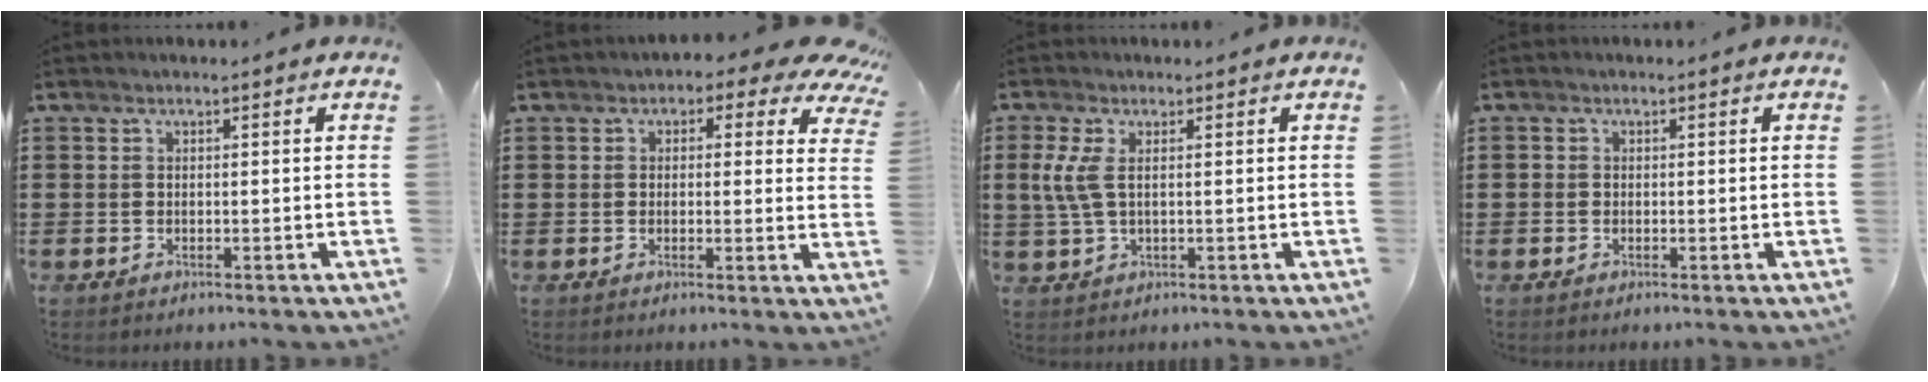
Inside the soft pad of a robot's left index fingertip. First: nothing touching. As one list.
[{"total": 3.2, "force": [1.7, 1.8, 2.1], "torque": [-0.025, -0.009, 0.023]}, {"total": 4.2, "force": [0.7, 1.3, 3.9], "torque": [-0.108, -0.009, 0.004]}, {"total": 0.6, "force": [-0.2, 0.5, 0.2], "torque": [-0.005, 0.003, -0.004]}]